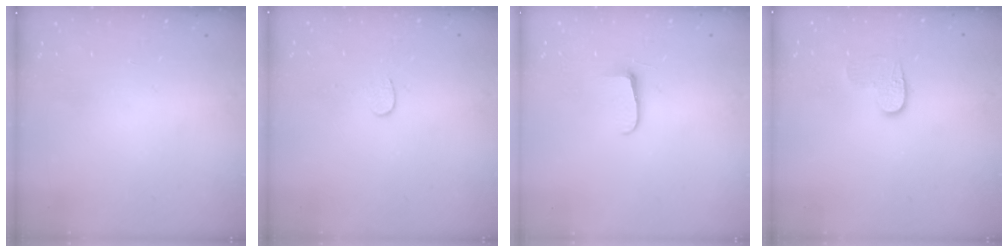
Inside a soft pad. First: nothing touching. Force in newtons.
{"total": 4.7, "press": 4.7, "slide": 0.4}
{"total": 5.4, "press": 5.4, "slide": 0.7}
{"total": 6.1, "press": 6.1, "slide": 0.5}